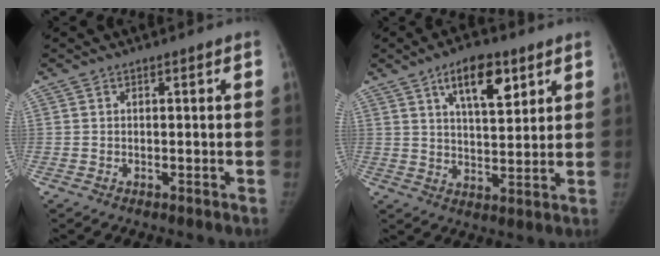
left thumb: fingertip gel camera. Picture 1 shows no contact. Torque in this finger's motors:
{"motor_torque": [0.29, -0.11, 0.89, -0.67, 0.26]}